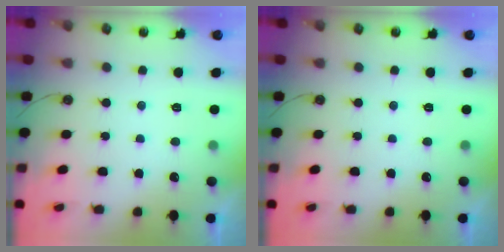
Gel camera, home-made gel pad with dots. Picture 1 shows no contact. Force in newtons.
{"total": 0.0}